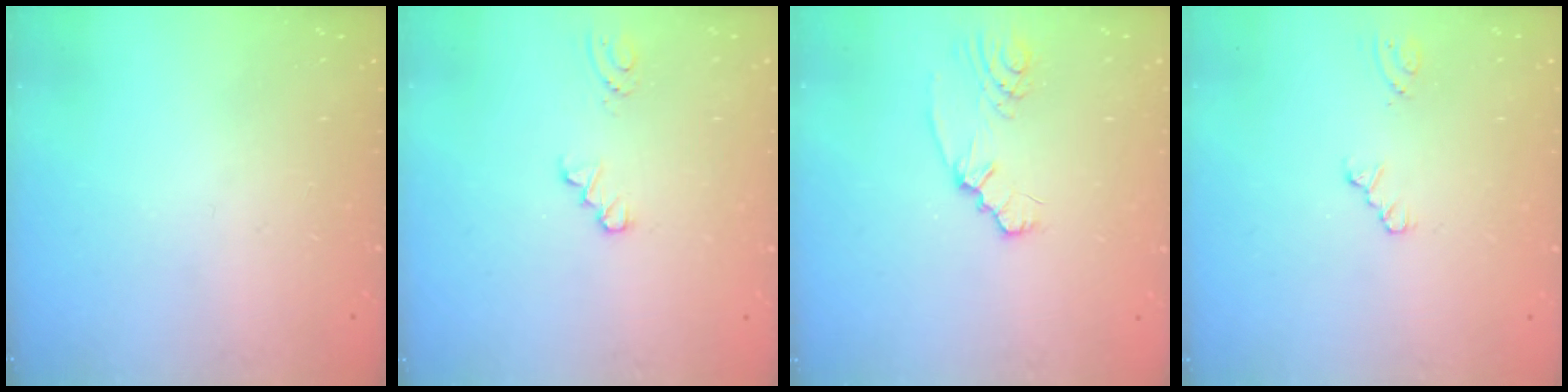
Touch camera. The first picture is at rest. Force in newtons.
{"total": 0.0}
{"total": 2.3, "press": 2.3, "slide": 0.5}
{"total": 0.7, "press": 0.7, "slide": 0.2}